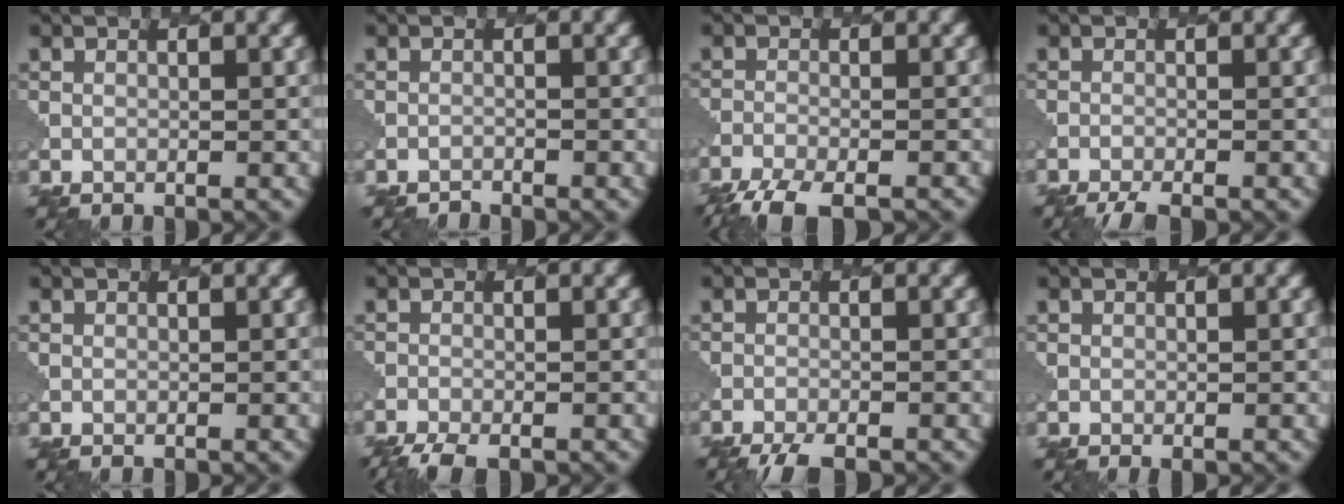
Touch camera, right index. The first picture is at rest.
{"total": 0.9, "force": [-0.7, 0.0, -0.6], "torque": [0.010, 0.000, -0.016]}
{"total": 5.7, "force": [-5.0, 1.1, 2.5], "torque": [-0.048, -0.020, -0.087]}
{"total": 2.4, "force": [-2.2, 0.3, 1.0], "torque": [-0.020, -0.004, -0.041]}
{"total": 0.0}
{"total": 4.2, "force": [-3.7, 0.8, 1.7], "torque": [-0.035, -0.015, -0.066]}
{"total": 3.9, "force": [-3.6, 0.6, 1.4], "torque": [-0.030, -0.012, -0.060]}
{"total": 0.7, "force": [-0.2, 0.2, 0.6], "torque": [-0.006, -0.002, -0.001]}